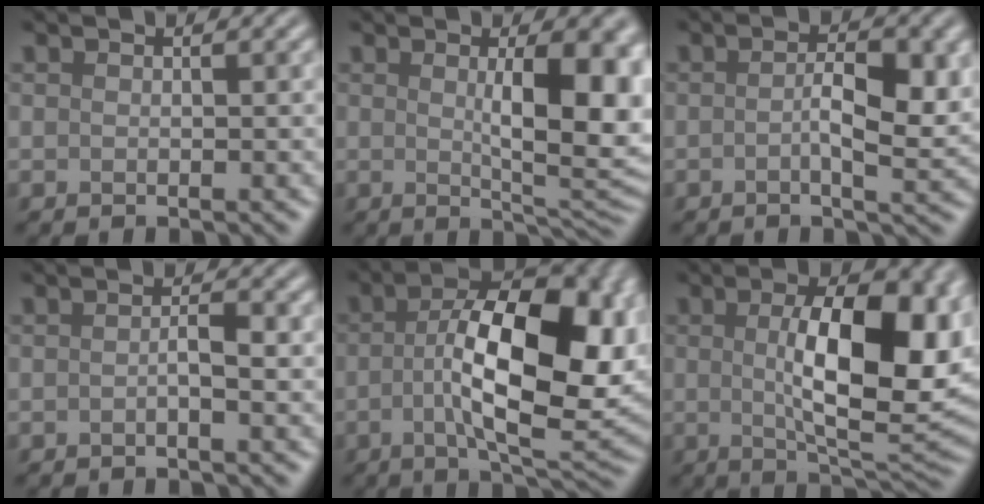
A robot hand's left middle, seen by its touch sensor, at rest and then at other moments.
{"total": 8.3, "force": [1.1, 2.3, 7.9], "torque": [-0.108, -0.006, 0.025]}
{"total": 4.6, "force": [0.0, 1.4, 4.4], "torque": [-0.075, -0.004, -0.002]}
{"total": 1.5, "force": [-0.3, 0.2, 1.4], "torque": [-0.025, 0.002, -0.007]}
{"total": 13.6, "force": [-0.1, 5.6, 12.4], "torque": [-0.185, 0.006, -0.005]}
{"total": 11.5, "force": [1.0, 4.4, 10.5], "torque": [-0.150, 0.000, 0.021]}